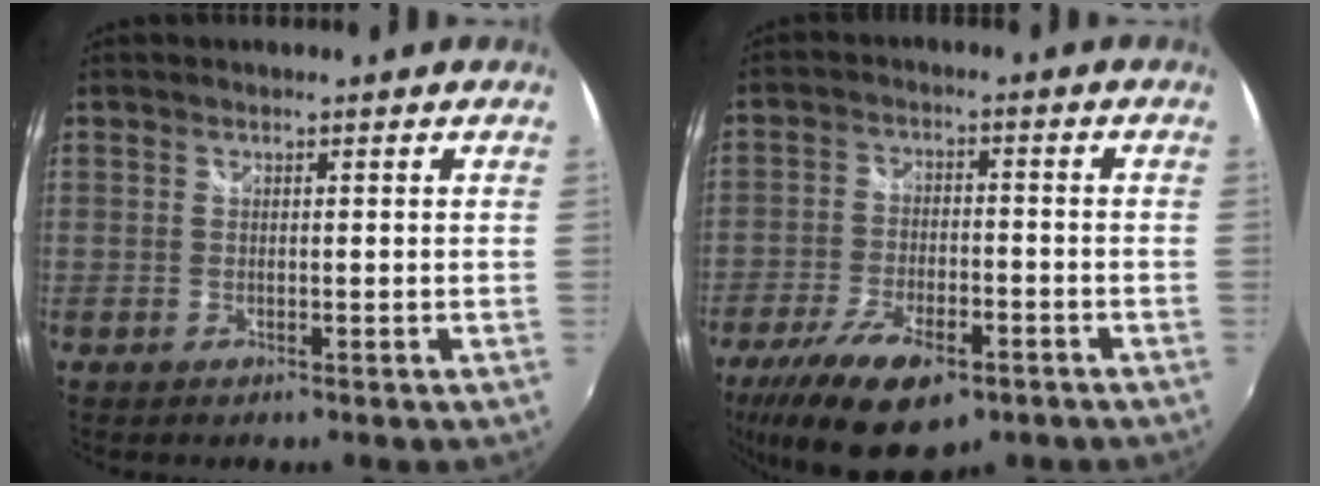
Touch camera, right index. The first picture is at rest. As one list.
[{"total": 16.1, "force": [-10.0, 6.5, 10.9], "torque": [-0.227, -0.040, -0.165]}]